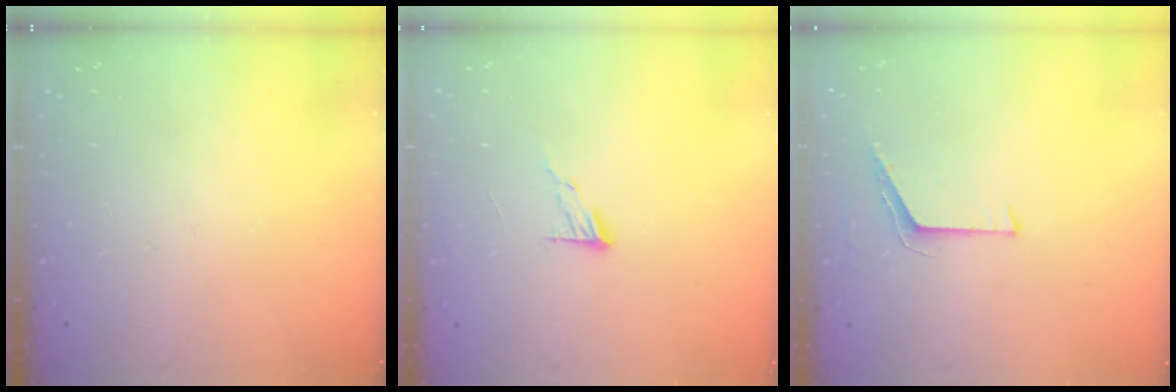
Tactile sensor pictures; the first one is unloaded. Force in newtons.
{"total": 6.1, "press": 6.1, "slide": 0.5}
{"total": 6.1, "press": 6.0, "slide": 0.6}